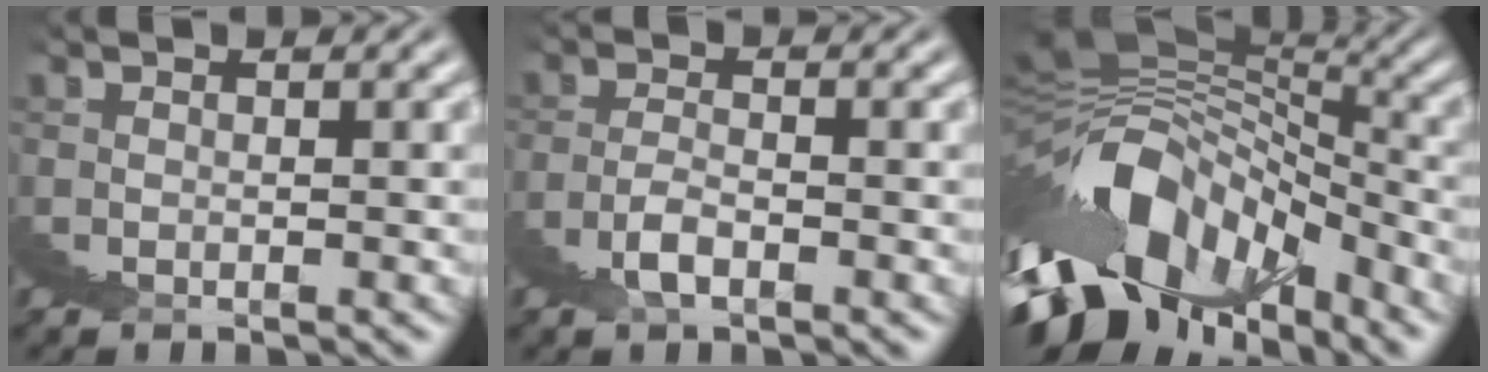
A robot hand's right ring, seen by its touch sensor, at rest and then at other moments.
{"total": 0.8, "force": [-0.5, 0.5, 0.0], "torque": [-0.007, 0.010, -0.015]}
{"total": 11.1, "force": [-1.3, 5.4, 9.6], "torque": [-0.108, 0.020, -0.031]}